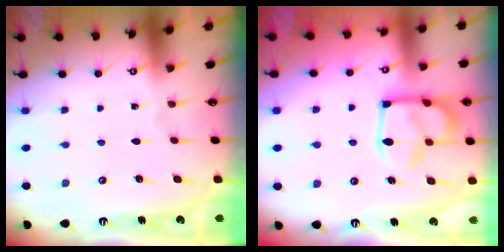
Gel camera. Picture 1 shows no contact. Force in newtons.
{"total": 9.0, "press": 8.9, "slide": 1.2}